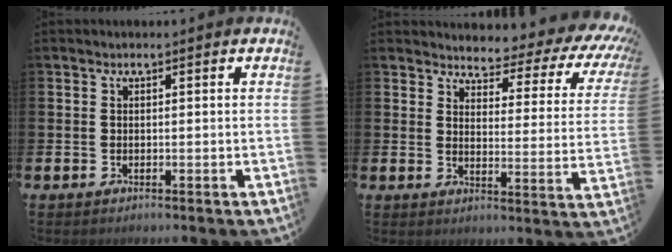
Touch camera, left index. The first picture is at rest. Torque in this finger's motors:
{"motor_torque": [0.93, -0.82, 0.56, 0.06]}